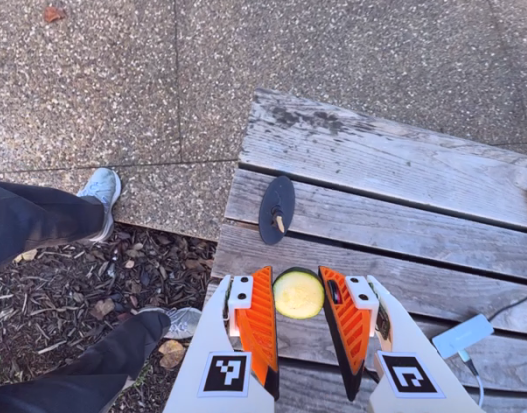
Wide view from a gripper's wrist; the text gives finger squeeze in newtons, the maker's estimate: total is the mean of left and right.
{"total": 7.4, "left": 6.9, "right": 8.0}